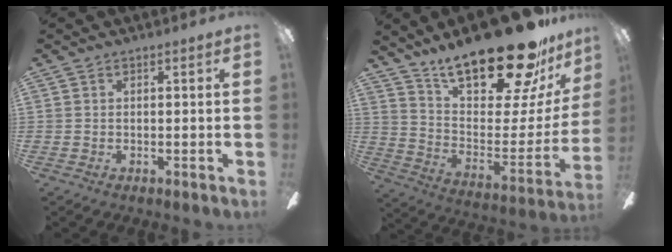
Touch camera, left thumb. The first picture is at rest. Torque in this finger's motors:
{"motor_torque": [3.03, 1.98, 1.35, -1.42, 0.18]}